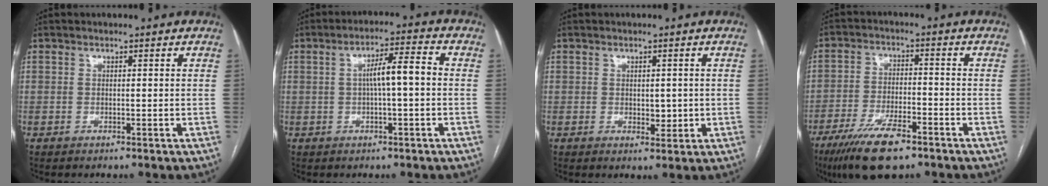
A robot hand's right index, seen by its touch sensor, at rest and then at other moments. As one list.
[{"total": 6.2, "force": [0.0, 0.7, 6.1], "torque": [-0.105, 0.019, 0.001]}, {"total": 2.7, "force": [-0.1, 1.6, 2.2], "torque": [-0.028, -0.004, 0.005]}, {"total": 10.7, "force": [-7.2, 3.0, 7.3], "torque": [-0.136, -0.015, -0.124]}]